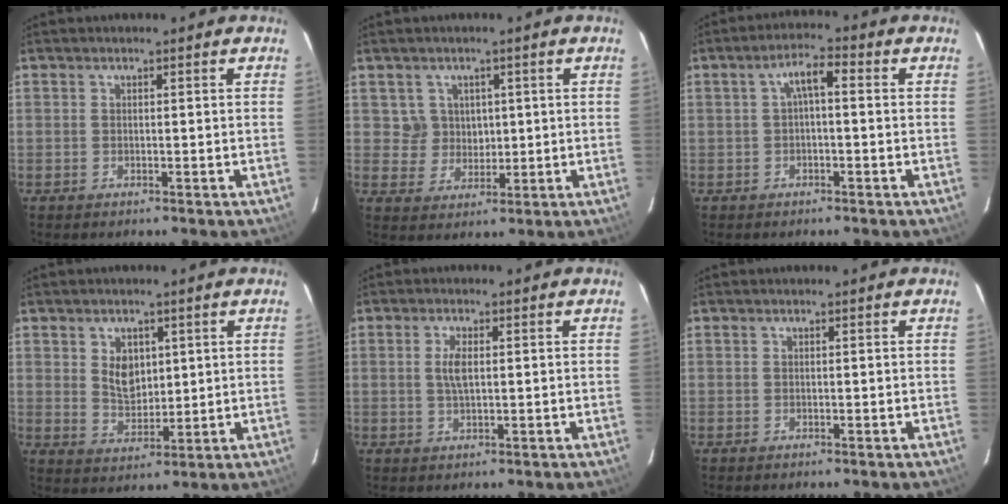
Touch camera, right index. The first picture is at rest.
{"total": 4.8, "force": [1.4, 4.5, 0.5], "torque": [-0.005, 0.012, 0.032]}
{"total": 3.9, "force": [0.0, 1.2, 3.7], "torque": [-0.069, 0.015, 0.003]}
{"total": 6.0, "force": [1.8, 4.2, 3.9], "torque": [-0.064, 0.001, 0.042]}
{"total": 3.2, "force": [0.4, 1.3, 2.9], "torque": [-0.058, 0.001, 0.008]}
{"total": 0.0}